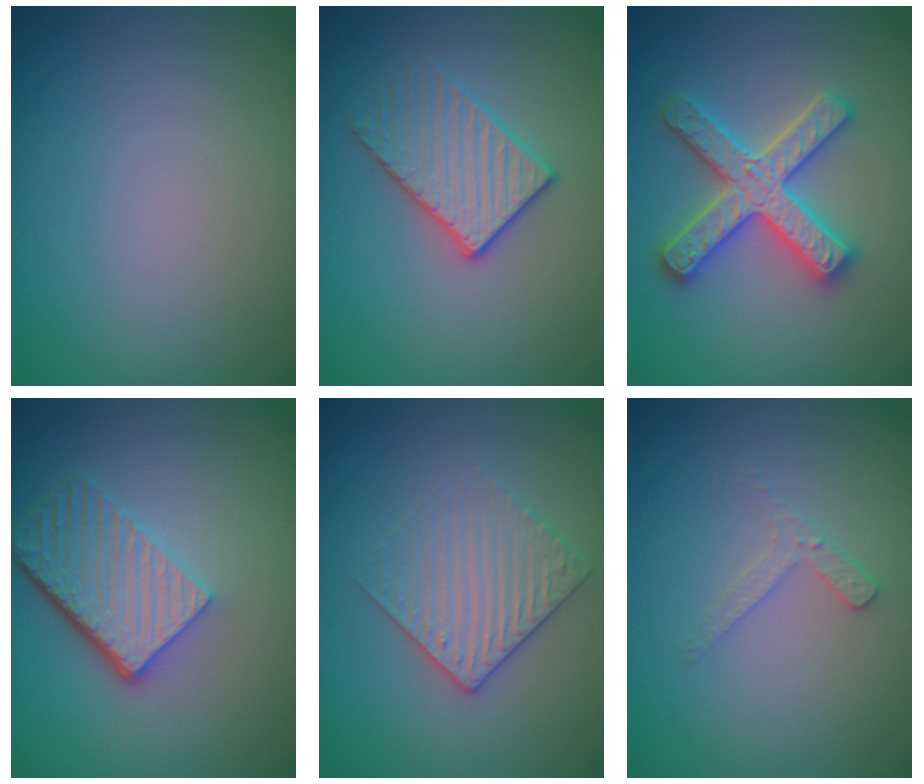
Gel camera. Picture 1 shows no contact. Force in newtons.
{"total": 3.0, "press": 2.9, "slide": 0.8}
{"total": 5.0, "press": 5.0, "slide": 0.8}
{"total": 5.7, "press": 3.9, "slide": 4.1}
{"total": 3.1, "press": 2.8, "slide": 1.3}
{"total": 1.6, "press": 1.5, "slide": 0.4}